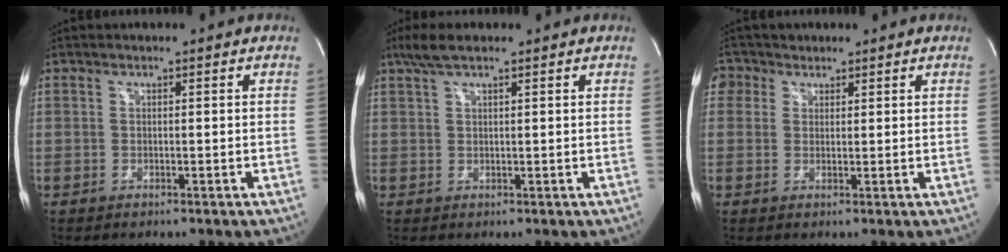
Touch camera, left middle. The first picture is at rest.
{"total": 3.8, "force": [2.7, 0.7, 2.5], "torque": [-0.059, 0.018, 0.055]}
{"total": 3.1, "force": [1.7, 2.6, 0.0], "torque": [0.000, 0.019, 0.027]}